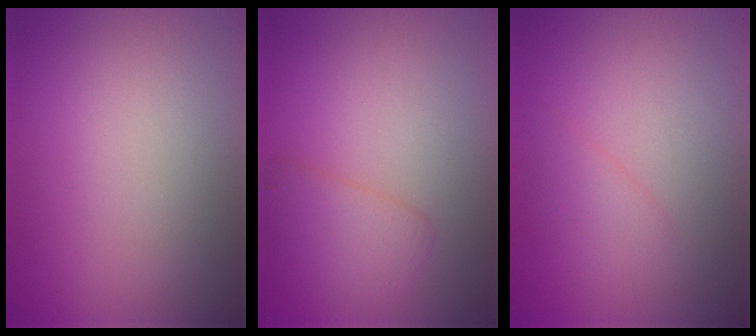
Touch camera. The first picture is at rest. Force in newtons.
{"total": 2.5, "press": 2.5, "slide": 0.2}
{"total": 1.4, "press": 1.4, "slide": 0.1}